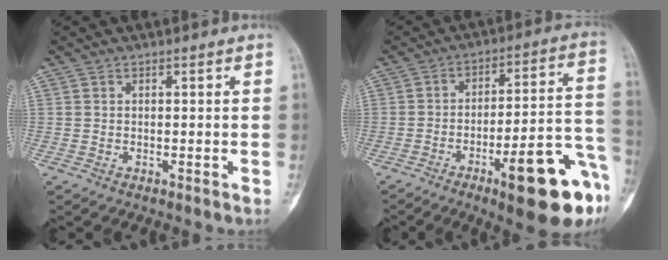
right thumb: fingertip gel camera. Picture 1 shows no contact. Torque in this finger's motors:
{"motor_torque": [2.31, 1.64, 1.28, -1.35, 0.25]}